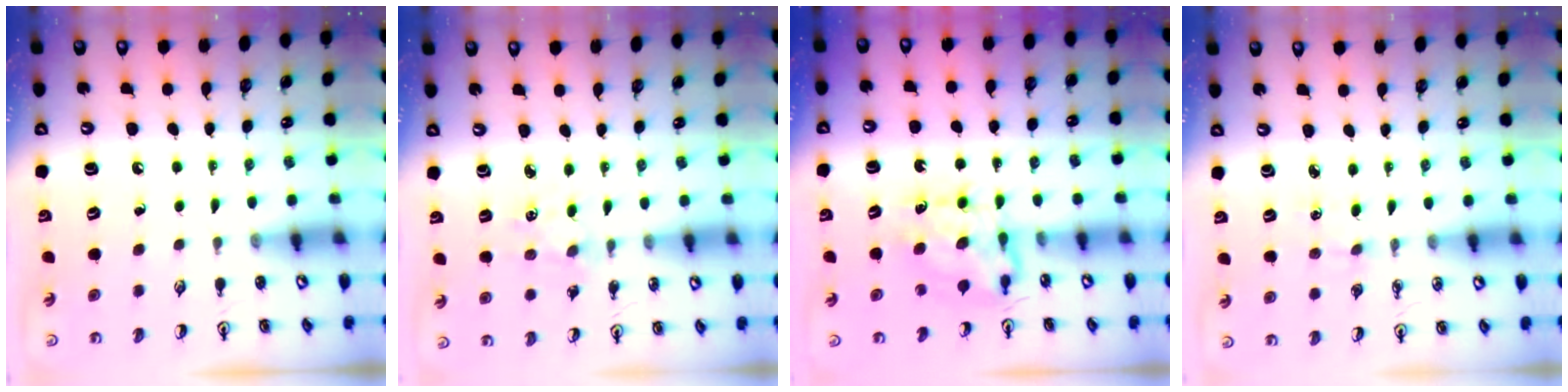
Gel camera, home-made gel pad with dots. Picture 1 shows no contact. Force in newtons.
{"total": 1.4, "press": 1.4, "slide": 0.2}
{"total": 7.2, "press": 7.2, "slide": 0.7}
{"total": 1.8, "press": 1.8, "slide": 0.3}